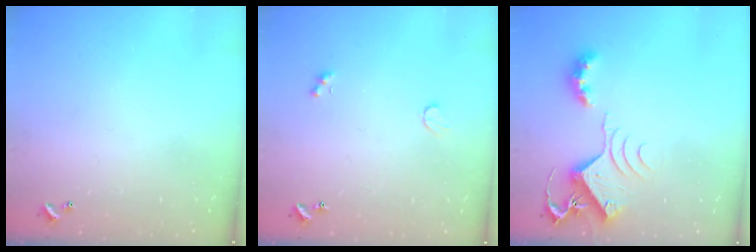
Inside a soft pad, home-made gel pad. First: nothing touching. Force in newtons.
{"total": 2.1, "press": 2.0, "slide": 0.8}
{"total": 7.8, "press": 7.7, "slide": 0.5}